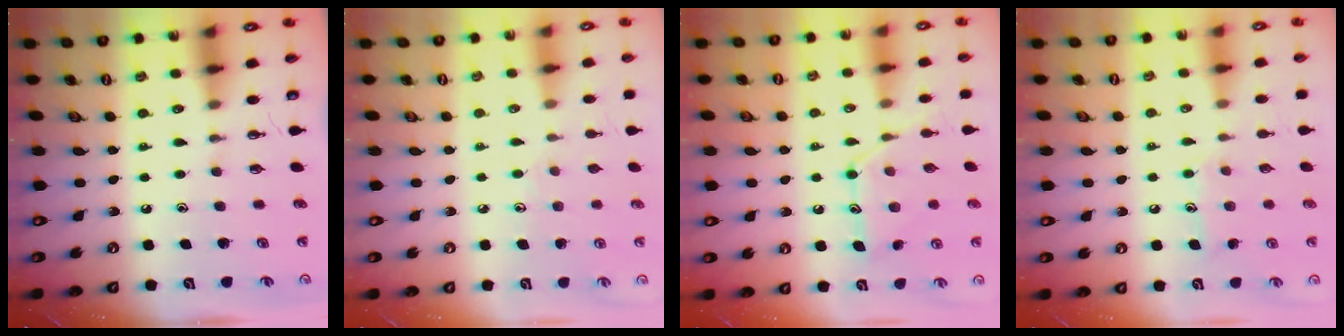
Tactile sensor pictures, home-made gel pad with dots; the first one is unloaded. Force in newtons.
{"total": 4.2, "press": 4.2, "slide": 0.4}
{"total": 10.9, "press": 10.9, "slide": 0.1}
{"total": 7.9, "press": 7.9, "slide": 0.6}